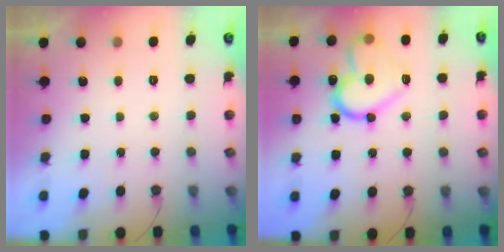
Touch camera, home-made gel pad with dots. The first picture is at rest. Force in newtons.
{"total": 17.4, "press": 17.3, "slide": 1.9}